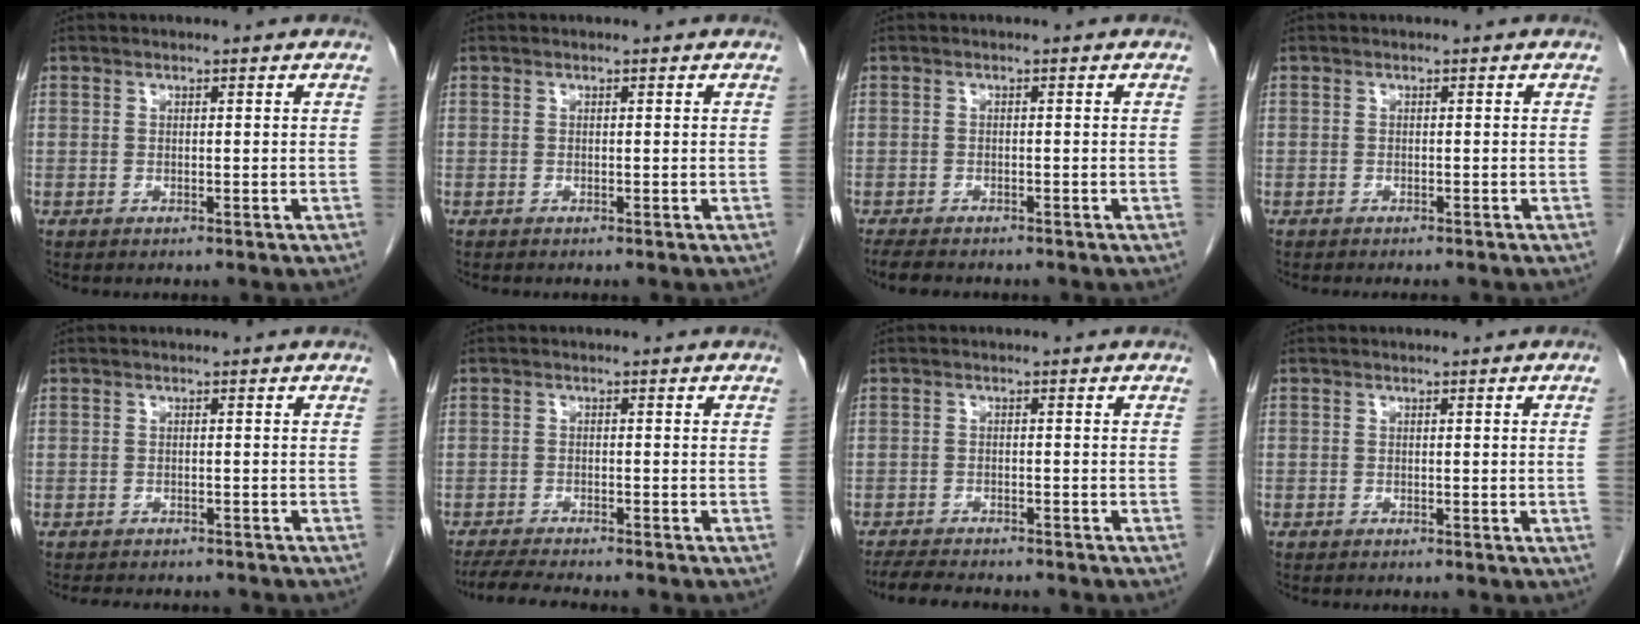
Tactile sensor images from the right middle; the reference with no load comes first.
{"total": 0.0}
{"total": 4.4, "force": [-3.7, 1.2, 2.0], "torque": [-0.036, -0.011, -0.055]}
{"total": 2.7, "force": [-2.4, 0.5, 1.1], "torque": [-0.018, -0.007, -0.026]}
{"total": 7.4, "force": [-6.6, 2.3, 2.6], "torque": [-0.039, 0.000, -0.079]}
{"total": 6.5, "force": [-5.9, 0.2, 2.8], "torque": [-0.046, -0.017, -0.094]}
{"total": 7.8, "force": [-7.0, 1.4, 3.1], "torque": [-0.048, -0.012, -0.105]}
{"total": 1.0, "force": [-0.2, -0.4, 0.9], "torque": [-0.004, 0.003, -0.003]}